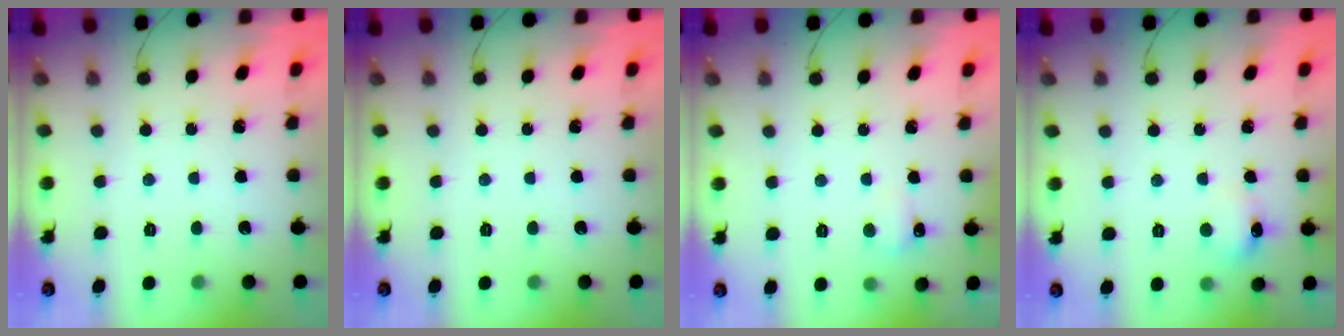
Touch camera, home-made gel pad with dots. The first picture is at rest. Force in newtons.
{"total": 0.0}
{"total": 3.5, "press": 3.3, "slide": 1.0}
{"total": 7.4, "press": 7.2, "slide": 1.5}